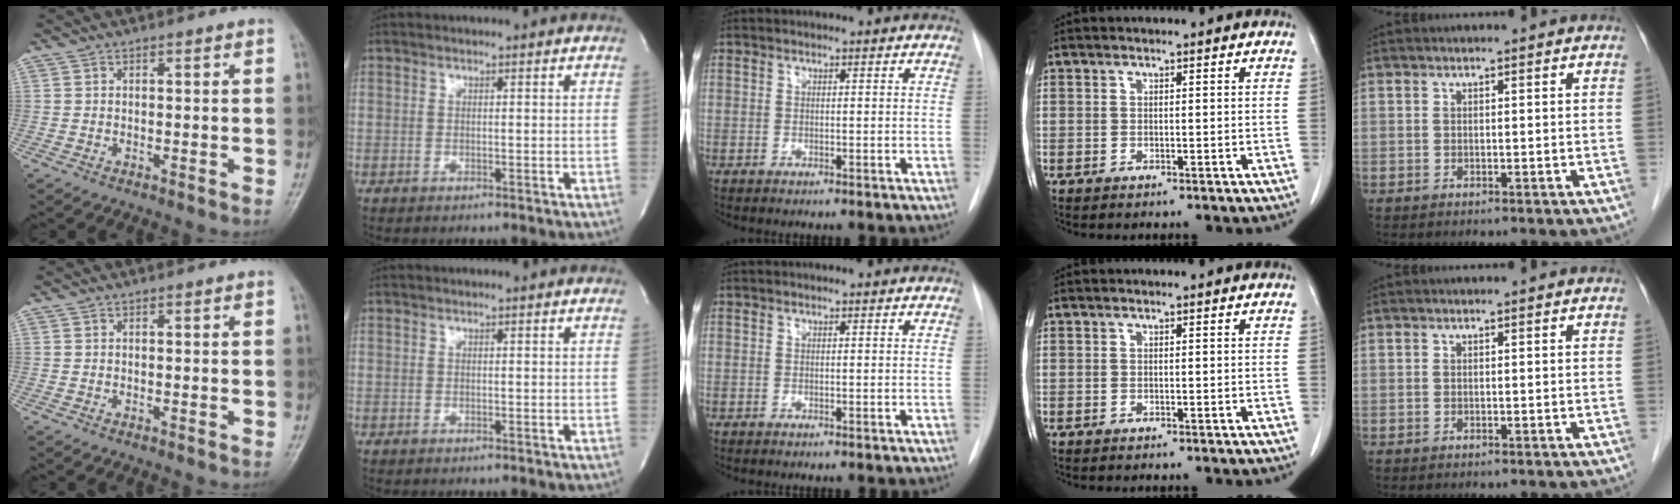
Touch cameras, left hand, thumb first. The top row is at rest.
{}